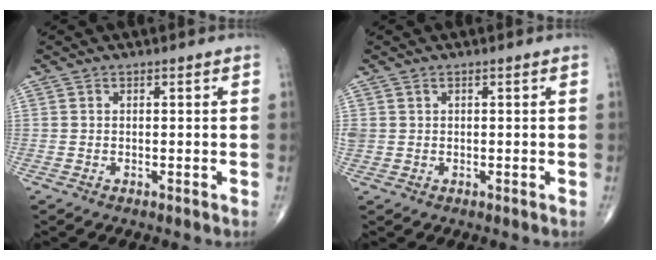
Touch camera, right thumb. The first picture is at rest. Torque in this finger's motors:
{"motor_torque": [0.07, -0.16, 0.21, 0.20, 0.00]}